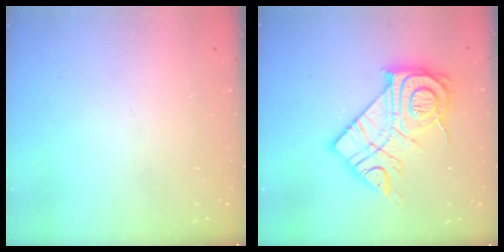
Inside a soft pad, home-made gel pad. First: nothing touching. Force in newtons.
{"total": 19.4, "press": 19.4, "slide": 1.6}